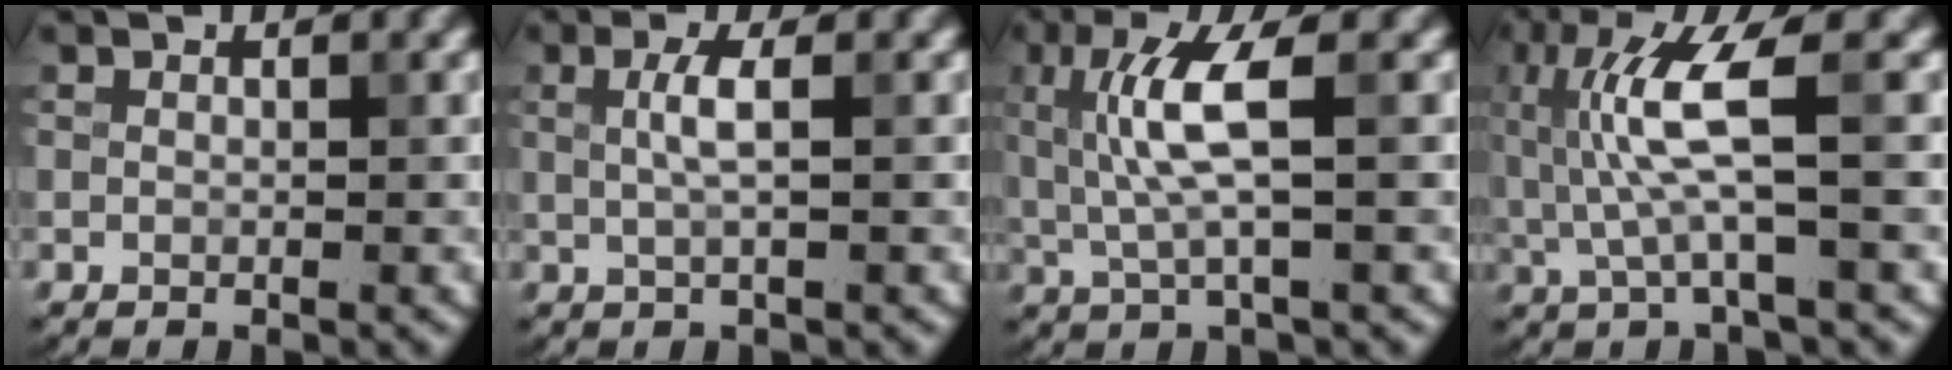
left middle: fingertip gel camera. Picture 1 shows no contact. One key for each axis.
{"total": 2.2, "fx": 0.3, "fy": 0.4, "fz": 2.1, "tx": -0.043, "ty": 0.003, "tz": 0.005}
{"total": 5.1, "fx": 0.8, "fy": 0.9, "fz": 5.0, "tx": -0.109, "ty": 0.001, "tz": 0.019}
{"total": 5.9, "fx": 0.7, "fy": 1.0, "fz": 5.8, "tx": -0.131, "ty": 0.005, "tz": 0.017}